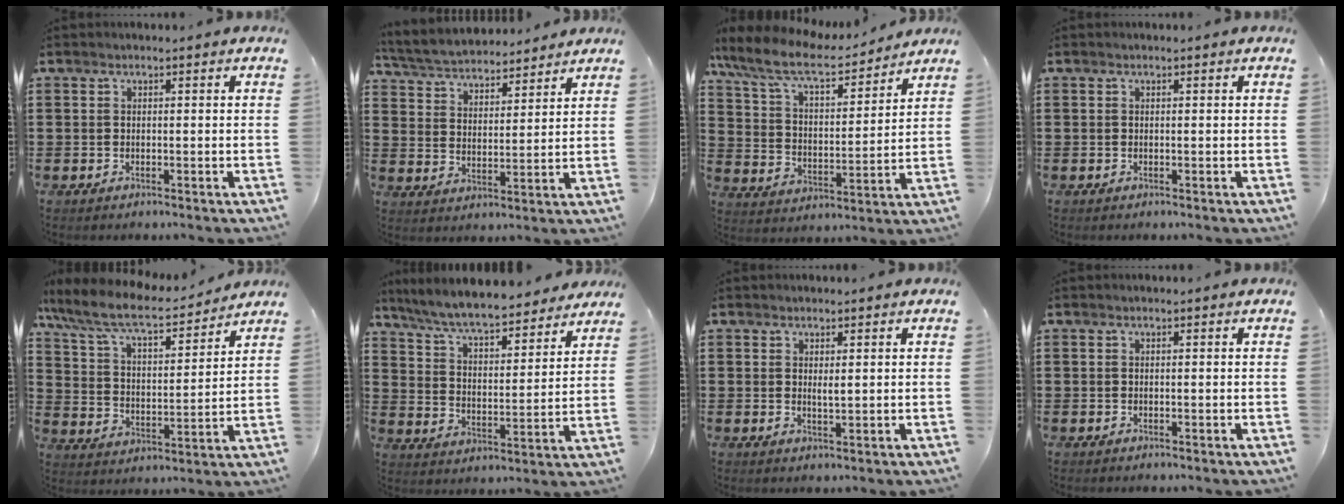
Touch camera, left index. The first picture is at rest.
{"total": 4.7, "force": [4.6, 0.6, 0.5], "torque": [-0.034, -0.027, 0.079]}
{"total": 9.7, "force": [8.2, 2.2, 4.6], "torque": [-0.123, -0.040, 0.142]}
{"total": 0.0}
{"total": 8.8, "force": [7.5, 1.6, 4.3], "torque": [-0.112, -0.038, 0.127]}
{"total": 7.7, "force": [7.1, 0.6, 3.0], "torque": [-0.087, -0.040, 0.123]}
{"total": 1.5, "force": [0.6, 0.4, 1.3], "torque": [-0.027, 0.001, 0.010]}
{"total": 0.0}